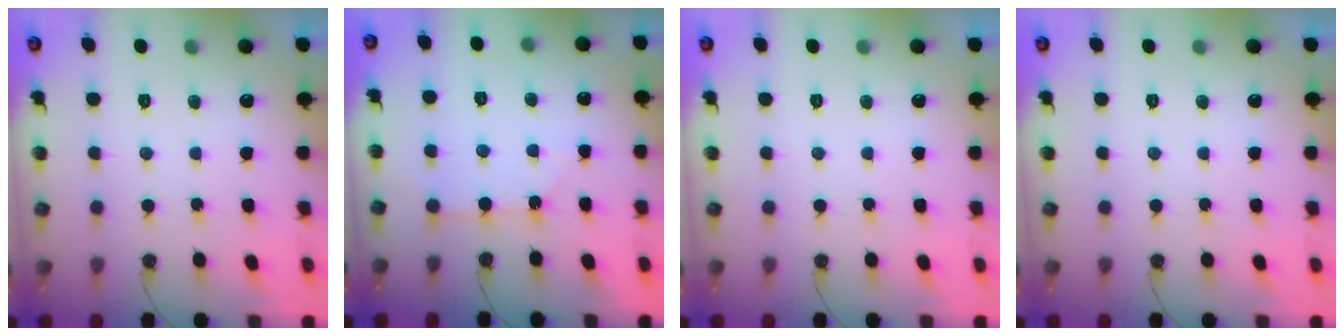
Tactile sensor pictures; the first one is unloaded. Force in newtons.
{"total": 1.9, "press": 1.8, "slide": 0.4}
{"total": 0.0}
{"total": 0.0}